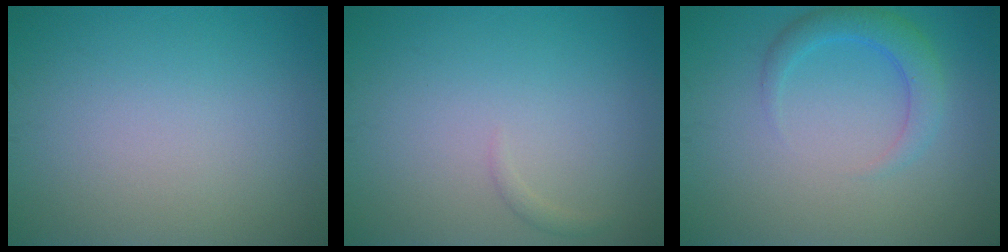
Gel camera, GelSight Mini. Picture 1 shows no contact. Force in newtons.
{"total": 0.6, "press": 0.6, "slide": 0.1}
{"total": 2.8, "press": 2.8, "slide": 0.2}